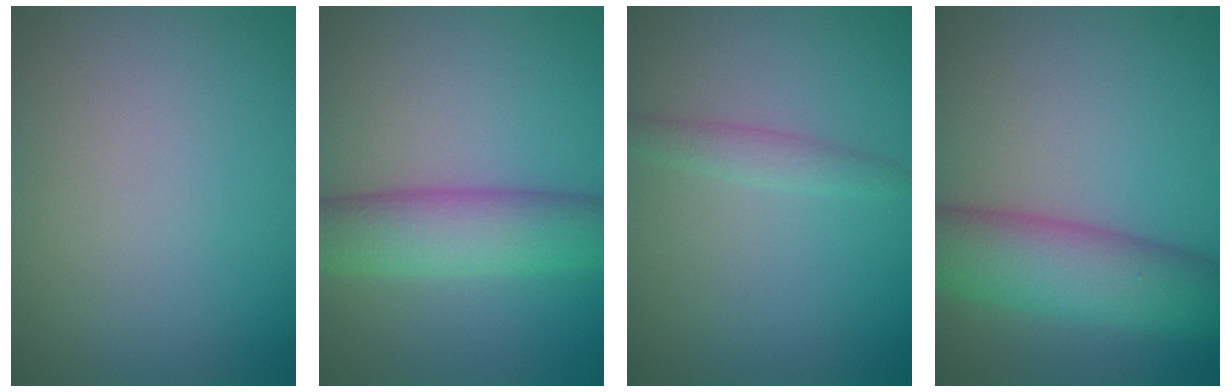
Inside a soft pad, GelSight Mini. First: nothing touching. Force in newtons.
{"total": 6.0, "press": 6.0, "slide": 0.2}
{"total": 1.5, "press": 1.5, "slide": 0.0}
{"total": 7.7, "press": 7.6, "slide": 0.3}